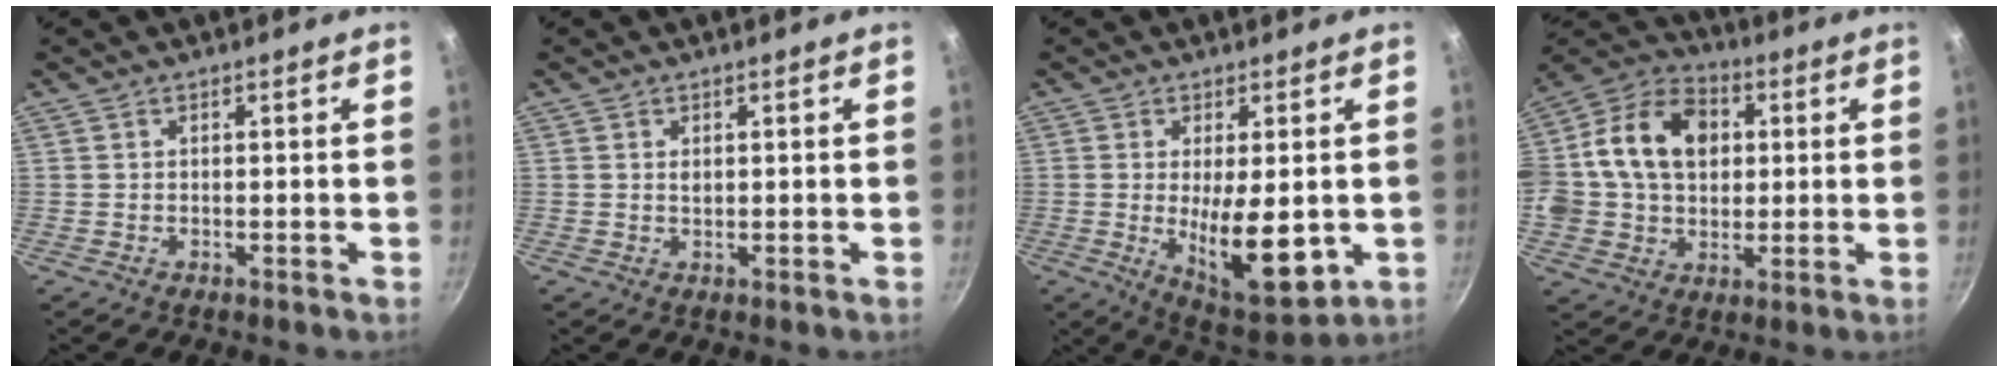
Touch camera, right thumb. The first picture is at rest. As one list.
[{"total": 1.0, "force": [0.4, 0.7, 0.7], "torque": [-0.011, 0.001, 0.007]}, {"total": 13.4, "force": [-1.4, 5.2, 12.2], "torque": [-0.170, -0.018, -0.004]}, {"total": 19.8, "force": [2.9, 15.0, 12.7], "torque": [-0.206, 0.028, 0.036]}]